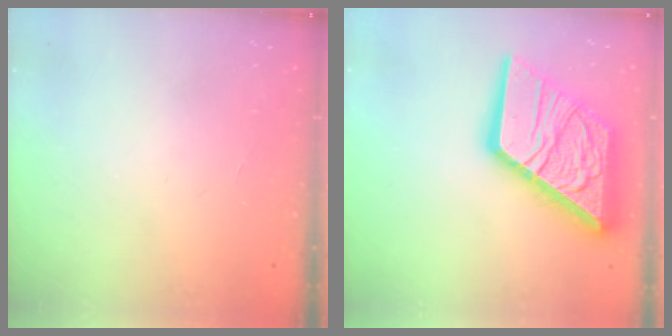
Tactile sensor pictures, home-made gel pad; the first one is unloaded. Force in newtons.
{"total": 27.4, "press": 27.2, "slide": 3.0}